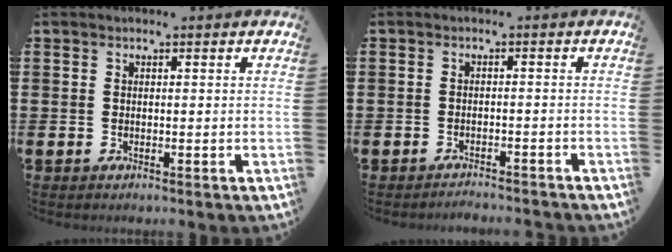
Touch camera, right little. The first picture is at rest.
{"total": 1.5, "force": [-1.5, -0.1, -0.1], "torque": [0.000, 0.004, -0.031]}